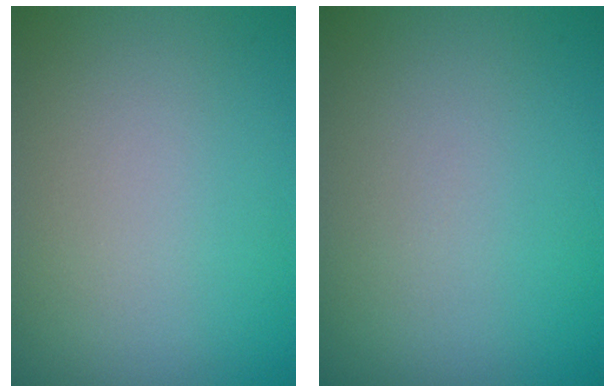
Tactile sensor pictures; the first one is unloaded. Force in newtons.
{"total": 0.0}